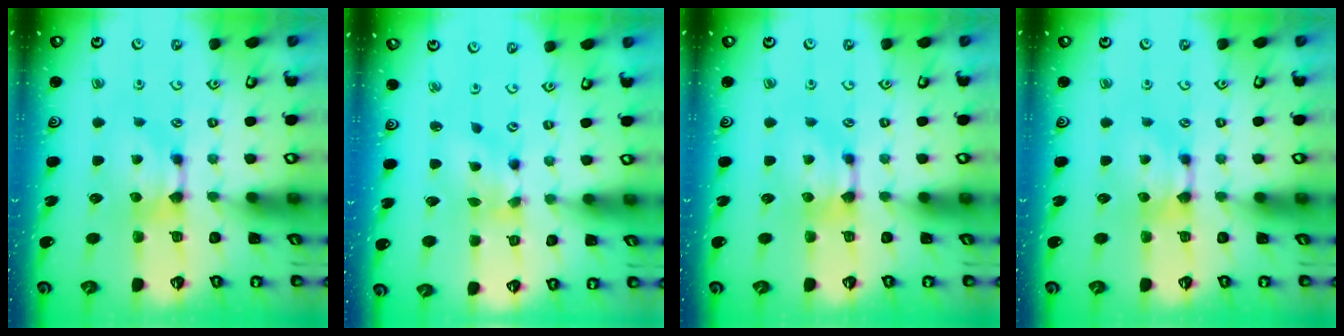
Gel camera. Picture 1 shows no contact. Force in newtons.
{"total": 1.8, "press": 1.1, "slide": 1.4}
{"total": 0.5, "press": 0.3, "slide": 0.4}
{"total": 0.0}